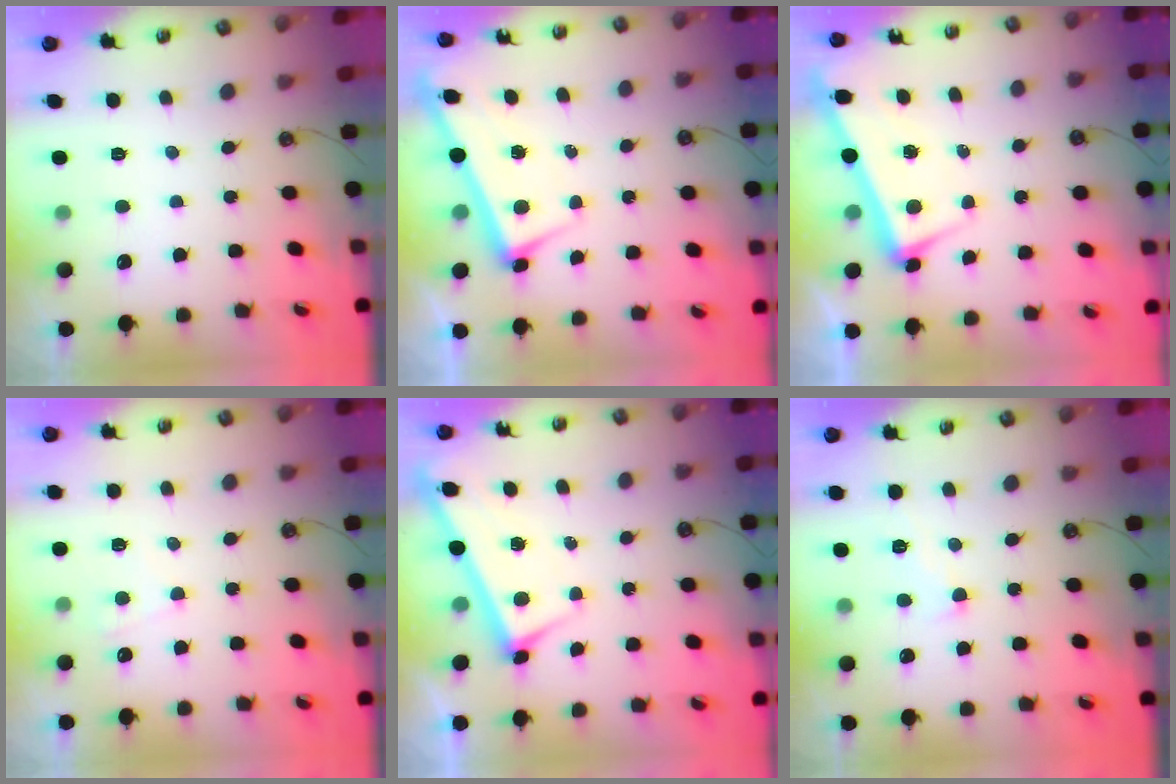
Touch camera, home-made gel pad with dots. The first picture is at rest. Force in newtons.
{"total": 2.9, "press": 2.8, "slide": 0.4}
{"total": 3.3, "press": 3.1, "slide": 1.1}
{"total": 4.8, "press": 4.8, "slide": 0.5}
{"total": 3.1, "press": 3.1, "slide": 0.1}
{"total": 0.9, "press": 0.7, "slide": 0.6}